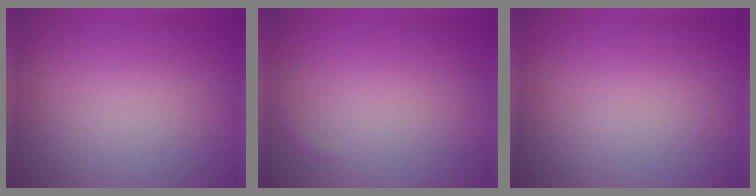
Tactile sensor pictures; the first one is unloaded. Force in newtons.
{"total": 0.6, "press": 0.6, "slide": 0.1}
{"total": 0.0}